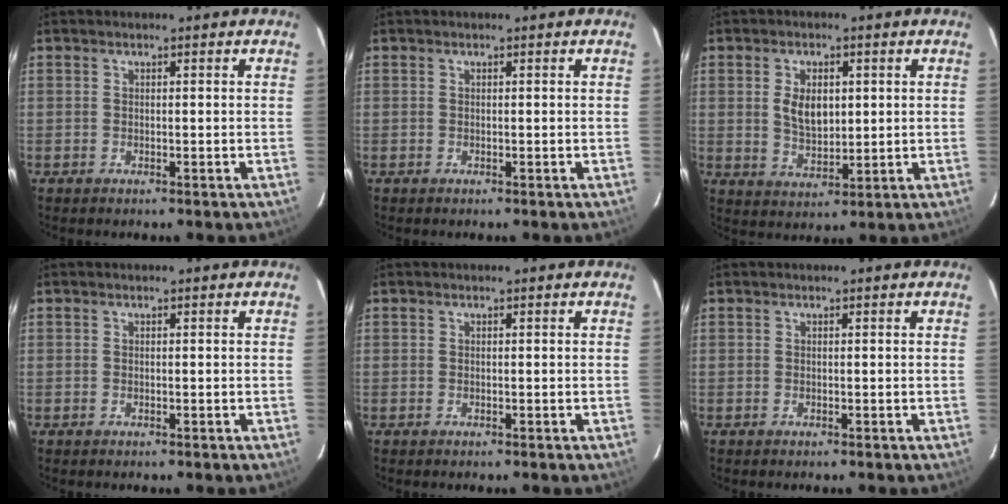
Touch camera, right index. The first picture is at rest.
{"total": 0.0}
{"total": 6.8, "force": [1.2, 3.9, 5.4], "torque": [-0.098, 0.002, 0.030]}
{"total": 0.0}
{"total": 0.0}
{"total": 0.0}